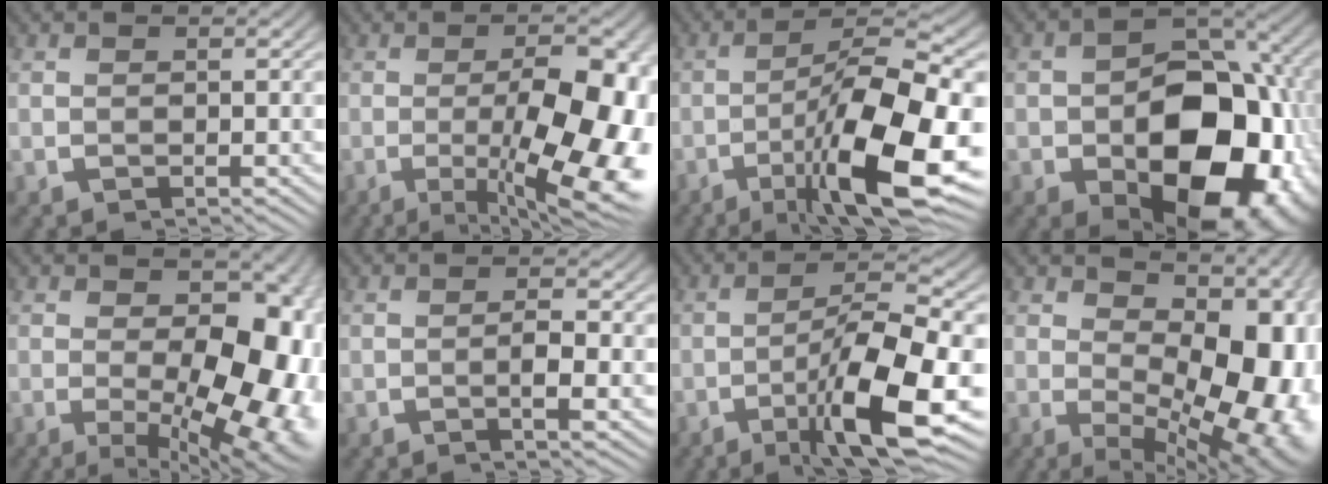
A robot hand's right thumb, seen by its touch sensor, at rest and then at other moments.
{"total": 13.3, "force": [-3.2, 5.9, 11.5], "torque": [-0.180, -0.036, -0.034]}
{"total": 13.7, "force": [-3.8, 5.6, 11.9], "torque": [-0.200, -0.033, -0.048]}
{"total": 19.4, "force": [-4.7, 12.2, 14.4], "torque": [-0.234, -0.064, -0.041]}
{"total": 14.0, "force": [-2.8, 7.8, 11.4], "torque": [-0.181, -0.057, -0.014]}
{"total": 2.1, "force": [-0.7, 0.4, 2.0], "torque": [-0.036, 0.001, -0.018]}
{"total": 10.4, "force": [-3.2, 3.6, 9.3], "torque": [-0.161, -0.021, -0.047]}
{"total": 16.0, "force": [-2.1, 9.0, 13.0], "torque": [-0.204, -0.049, -0.004]}